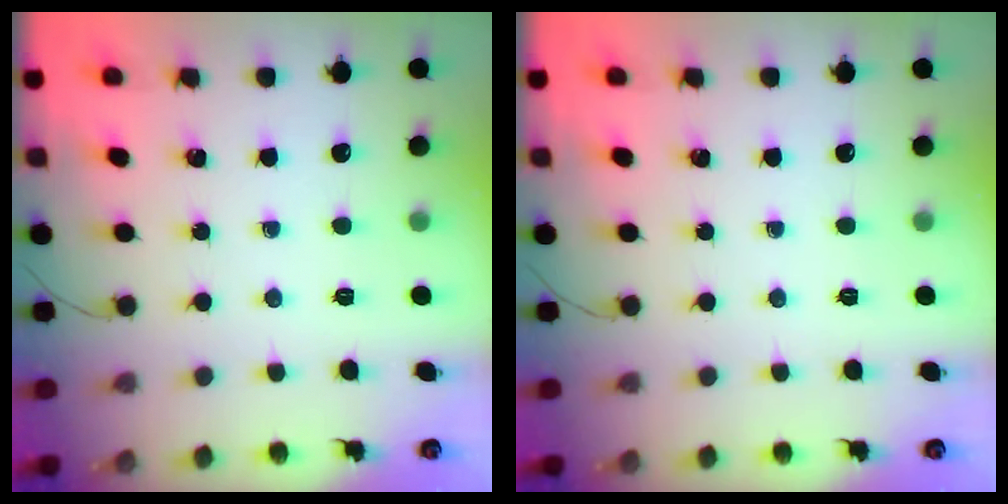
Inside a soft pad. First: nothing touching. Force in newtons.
{"total": 0.0}